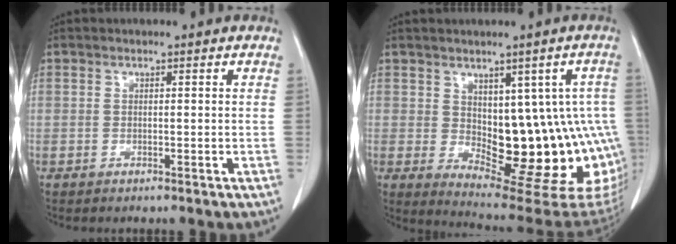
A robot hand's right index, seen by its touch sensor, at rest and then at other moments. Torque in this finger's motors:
{"motor_torque": [1.28, -0.44, 0.36, 0.06]}